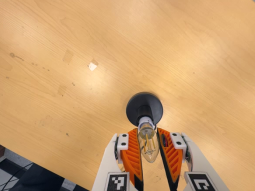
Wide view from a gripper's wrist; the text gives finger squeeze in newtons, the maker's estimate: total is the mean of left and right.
{"total": 9.9, "left": 9.1, "right": 10.7}